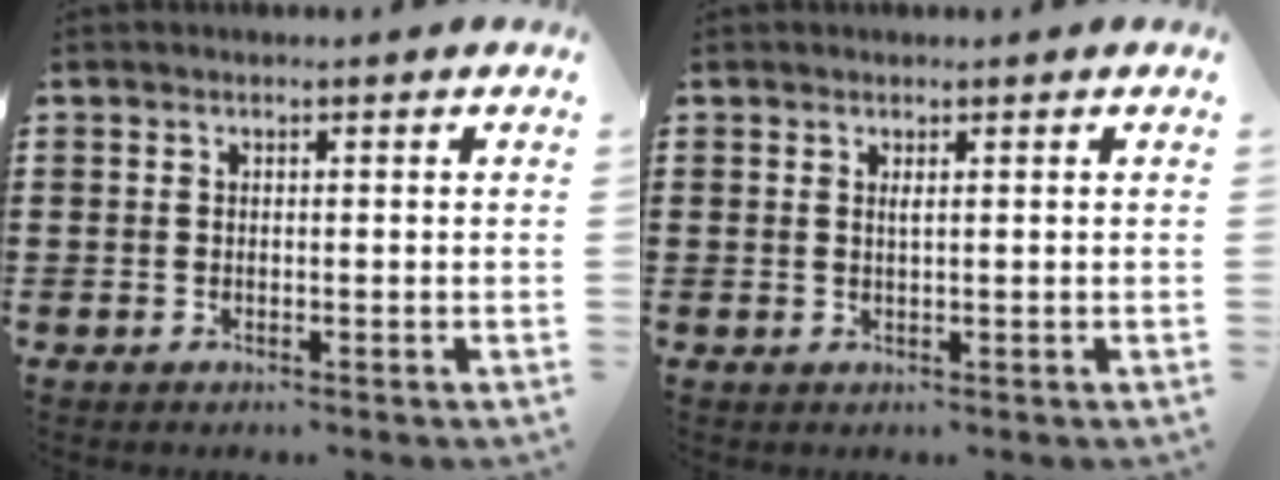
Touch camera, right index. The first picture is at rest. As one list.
[{"total": 0.6, "force": [0.3, 0.0, 0.5], "torque": [-0.011, -0.001, 0.007]}]